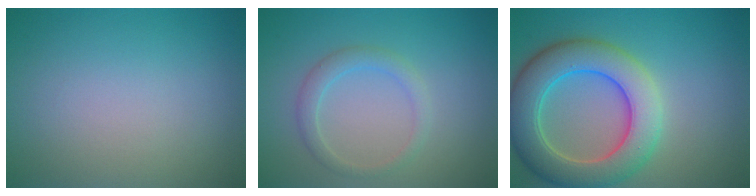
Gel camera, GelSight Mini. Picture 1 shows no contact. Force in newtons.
{"total": 2.0, "press": 2.0, "slide": 0.1}
{"total": 8.3, "press": 8.3, "slide": 0.3}